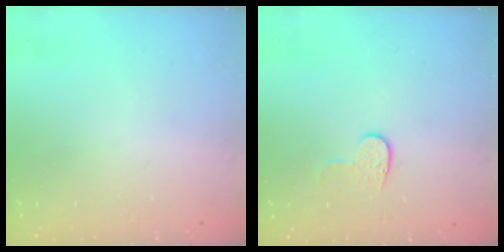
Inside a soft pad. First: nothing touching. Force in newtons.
{"total": 5.3, "press": 5.2, "slide": 0.5}